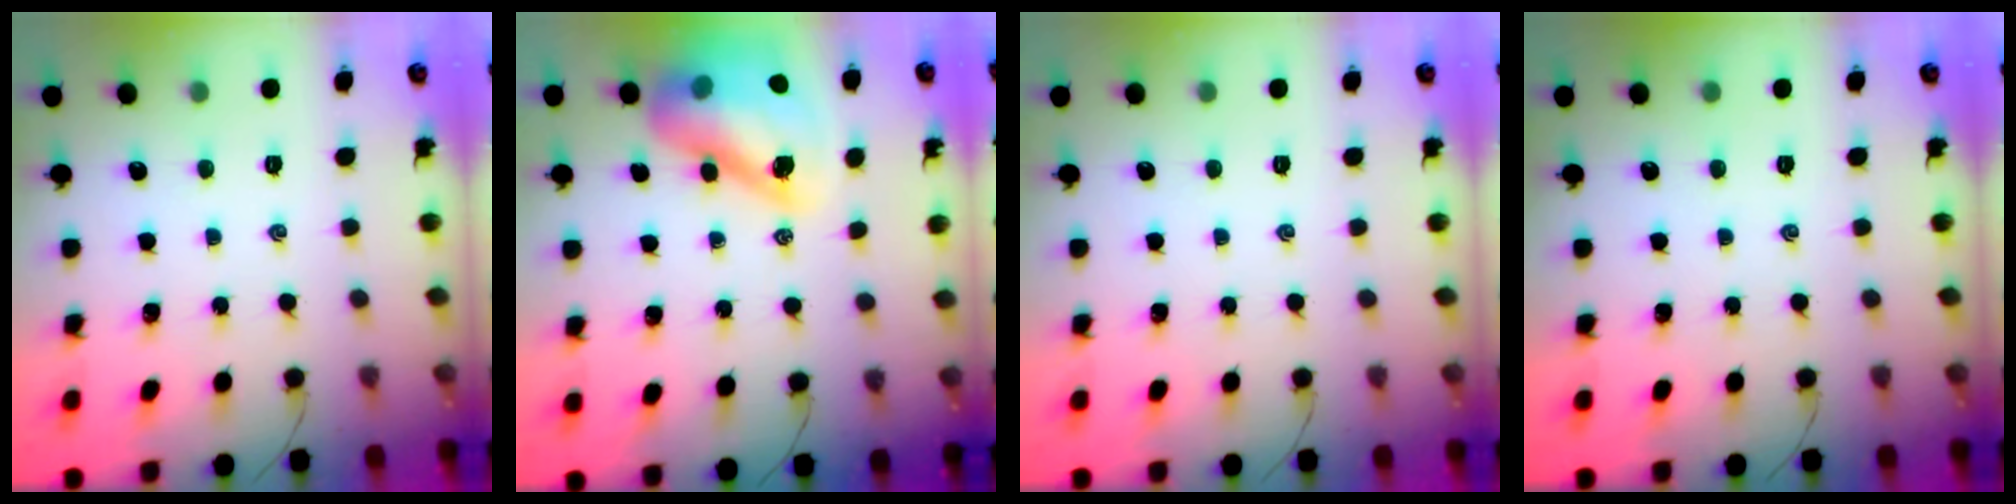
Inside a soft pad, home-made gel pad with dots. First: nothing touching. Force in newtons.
{"total": 17.9, "press": 17.2, "slide": 5.0}
{"total": 0.0}
{"total": 0.0}